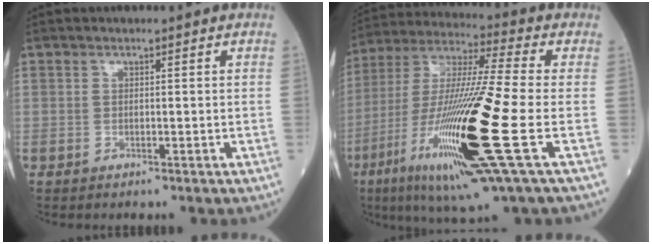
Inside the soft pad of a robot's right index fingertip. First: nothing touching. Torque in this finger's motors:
{"motor_torque": [2.12, -0.02, 1.06, 0.21]}